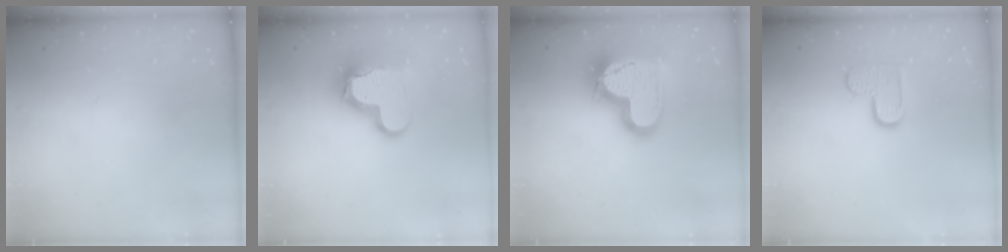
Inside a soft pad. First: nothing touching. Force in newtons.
{"total": 15.5, "press": 15.4, "slide": 1.8}
{"total": 23.1, "press": 23.0, "slide": 1.8}
{"total": 8.5, "press": 8.4, "slide": 0.4}